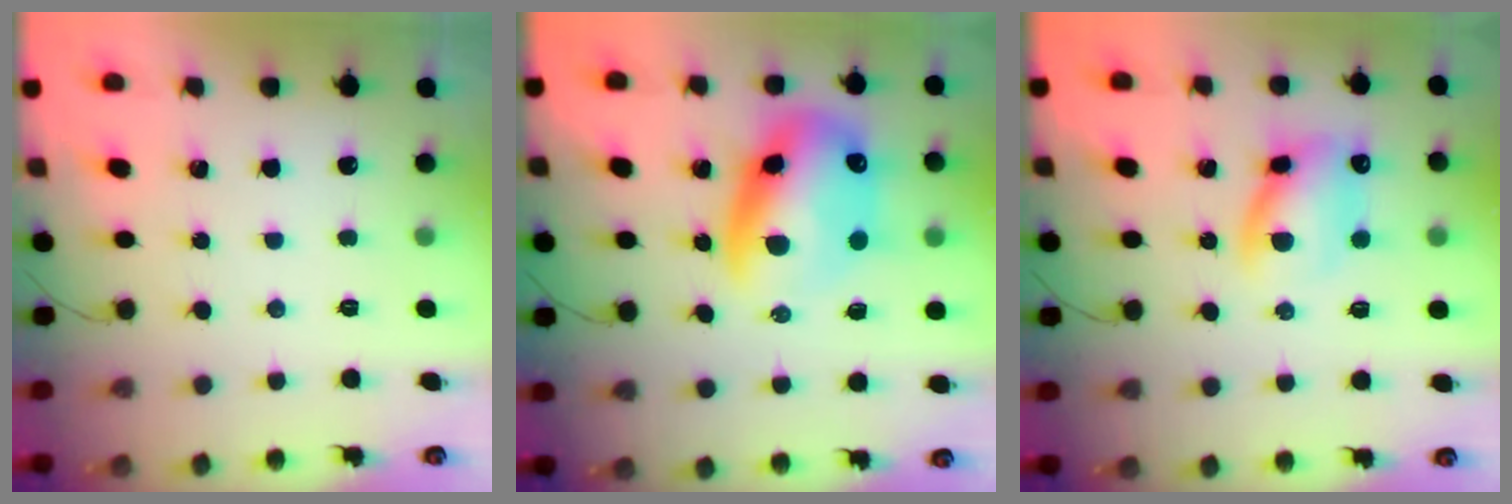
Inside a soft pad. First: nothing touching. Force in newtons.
{"total": 15.5, "press": 15.1, "slide": 3.5}
{"total": 11.5, "press": 11.4, "slide": 2.0}